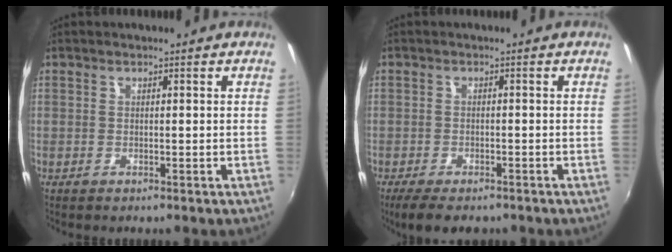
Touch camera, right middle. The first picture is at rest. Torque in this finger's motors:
{"motor_torque": [0.90, -1.23, 0.24, 0.08]}